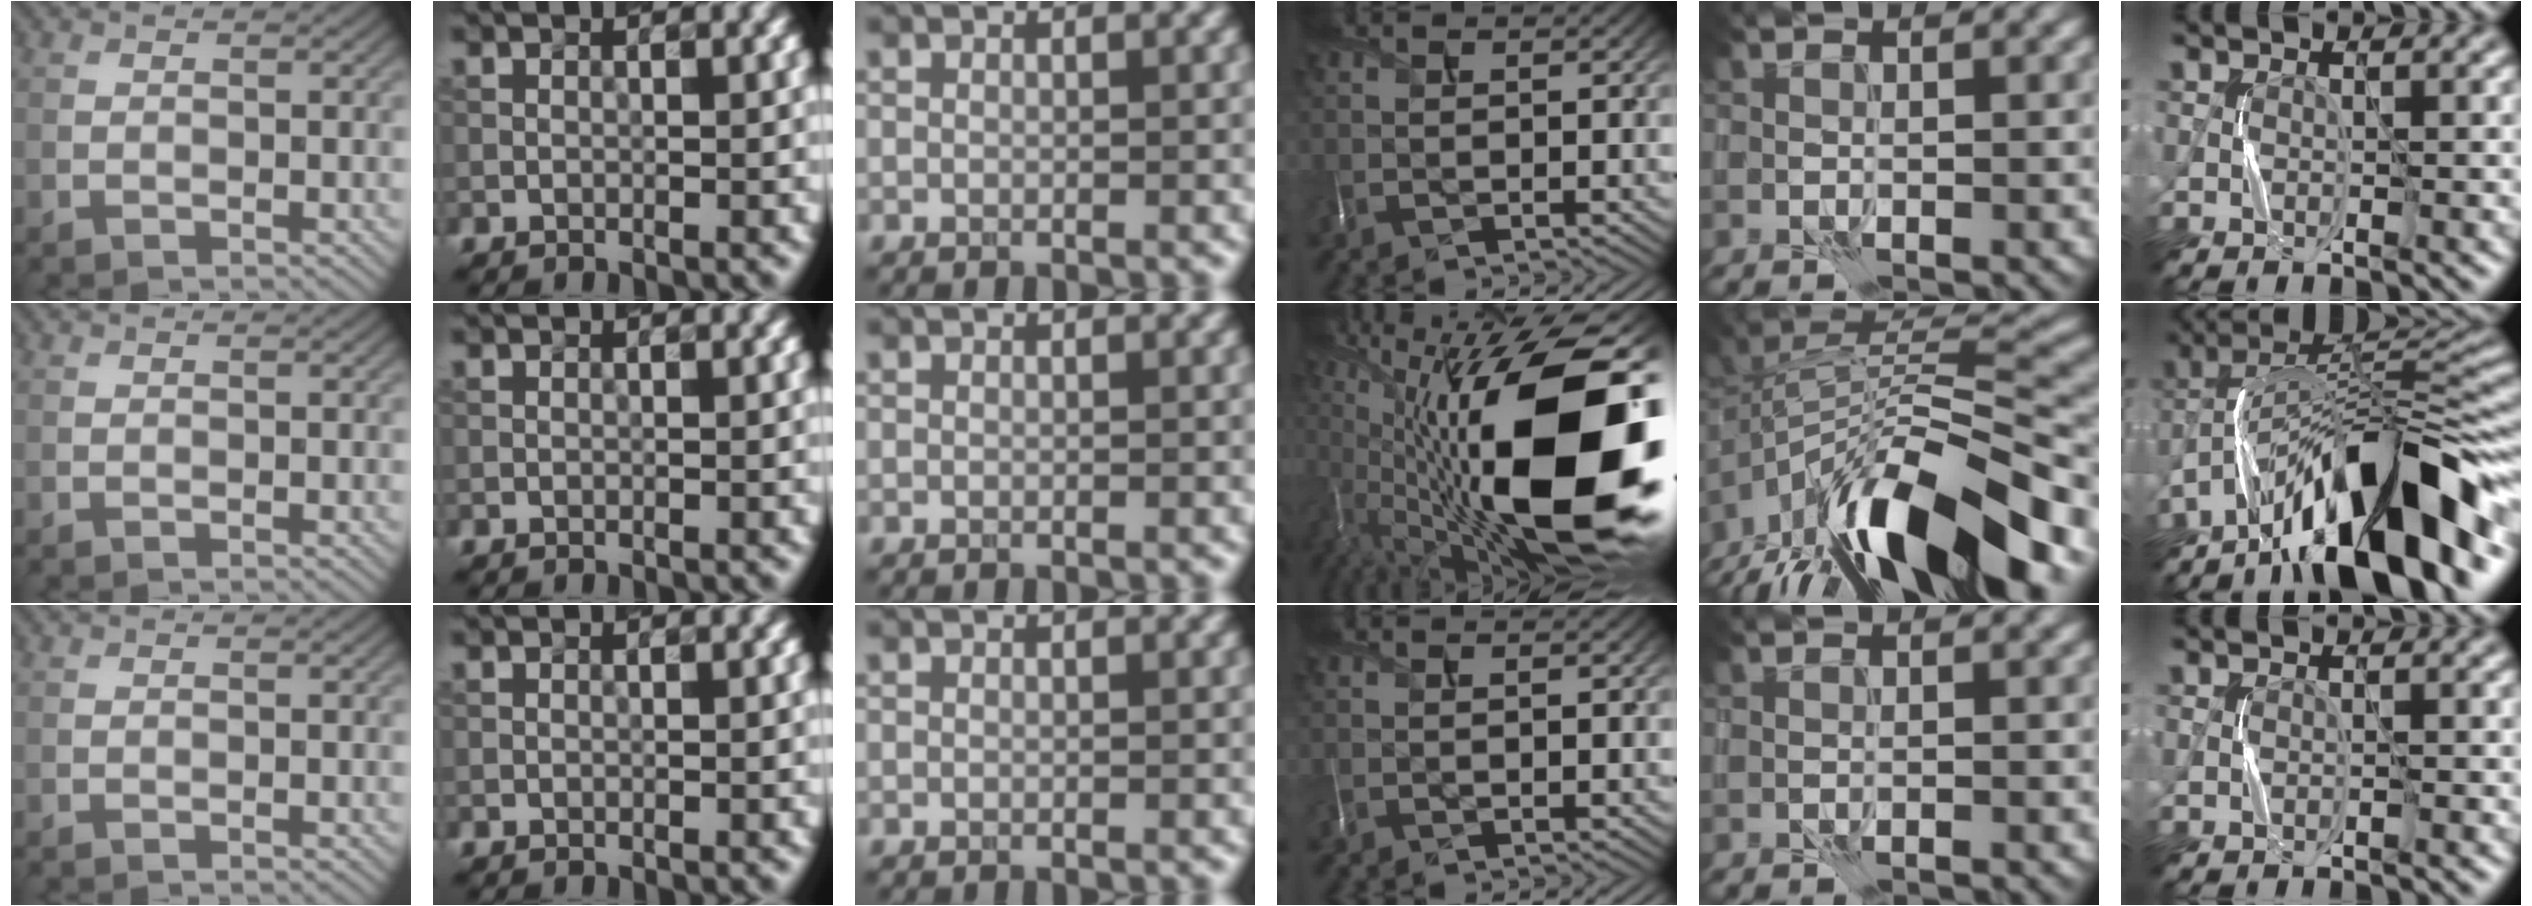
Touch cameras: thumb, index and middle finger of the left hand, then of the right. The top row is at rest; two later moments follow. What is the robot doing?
{"motion": "press", "object": "grip strengthener"}